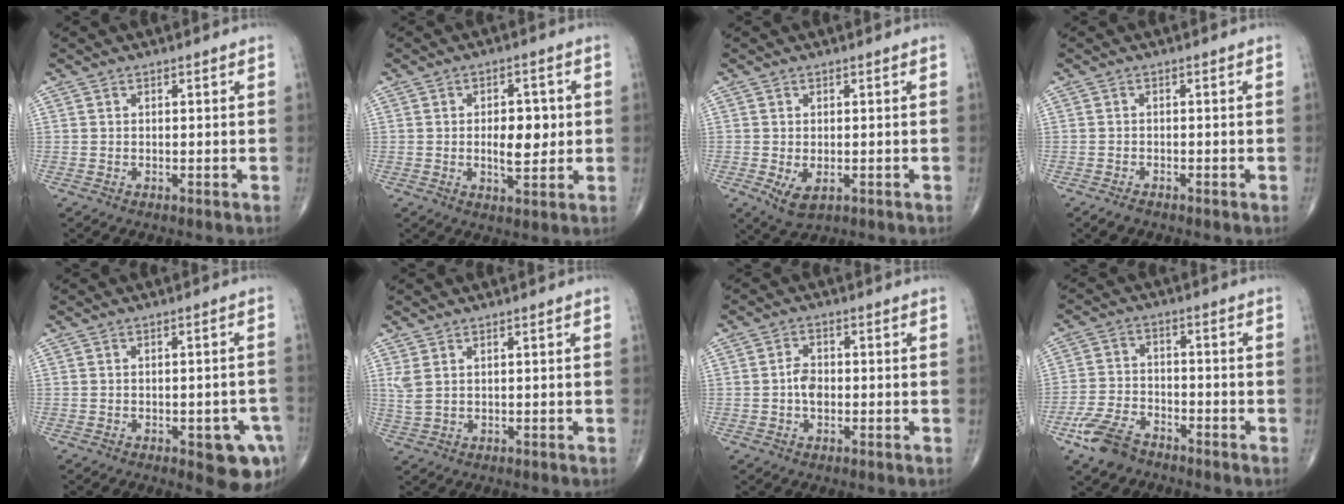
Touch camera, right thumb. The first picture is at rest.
{"total": 7.2, "force": [0.2, 3.6, 6.2], "torque": [-0.075, -0.003, 0.006]}
{"total": 4.1, "force": [-1.1, 2.2, 3.2], "torque": [-0.058, -0.010, -0.010]}
{"total": 1.6, "force": [-1.2, 0.7, 0.8], "torque": [-0.018, 0.000, -0.021]}
{"total": 8.1, "force": [-3.3, 3.2, 6.7], "torque": [-0.057, 0.009, -0.033]}
{"total": 2.8, "force": [1.2, 1.1, 2.2], "torque": [-0.059, 0.004, 0.035]}
{"total": 3.4, "force": [-0.5, 2.2, 2.5], "torque": [-0.040, 0.008, -0.013]}
{"total": 8.2, "force": [-5.7, 4.3, 3.9], "torque": [-0.082, 0.018, -0.113]}